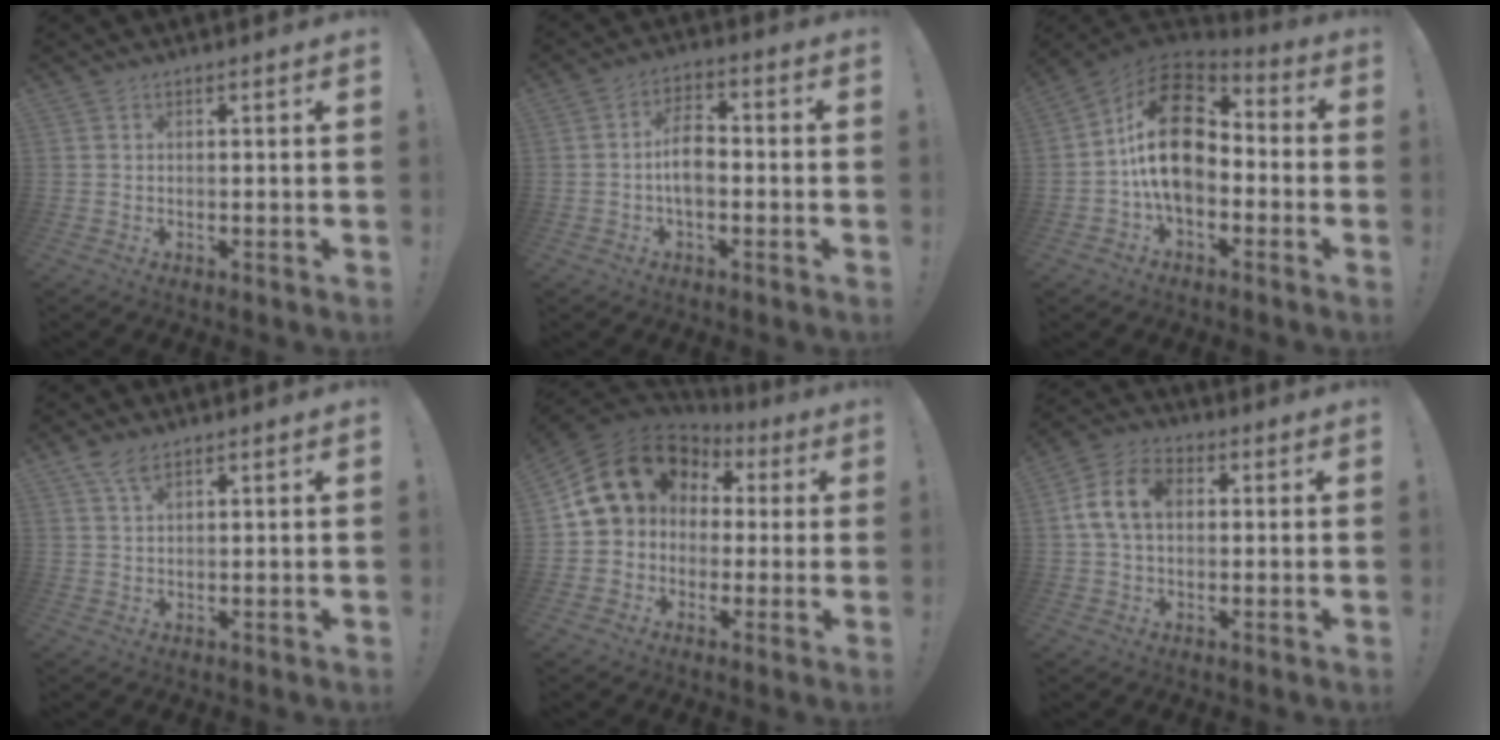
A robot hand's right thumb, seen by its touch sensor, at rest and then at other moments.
{"total": 7.7, "force": [-1.0, 4.5, 6.2], "torque": [-0.111, 0.008, -0.018]}
{"total": 20.3, "force": [1.4, 13.0, 15.6], "torque": [-0.271, 0.016, 0.028]}
{"total": 4.2, "force": [2.7, 1.8, 2.7], "torque": [-0.049, -0.010, 0.049]}
{"total": 16.7, "force": [5.5, 13.5, 8.1], "torque": [-0.123, -0.015, 0.118]}
{"total": 11.1, "force": [1.5, 7.6, 8.0], "torque": [-0.153, 0.013, 0.029]}